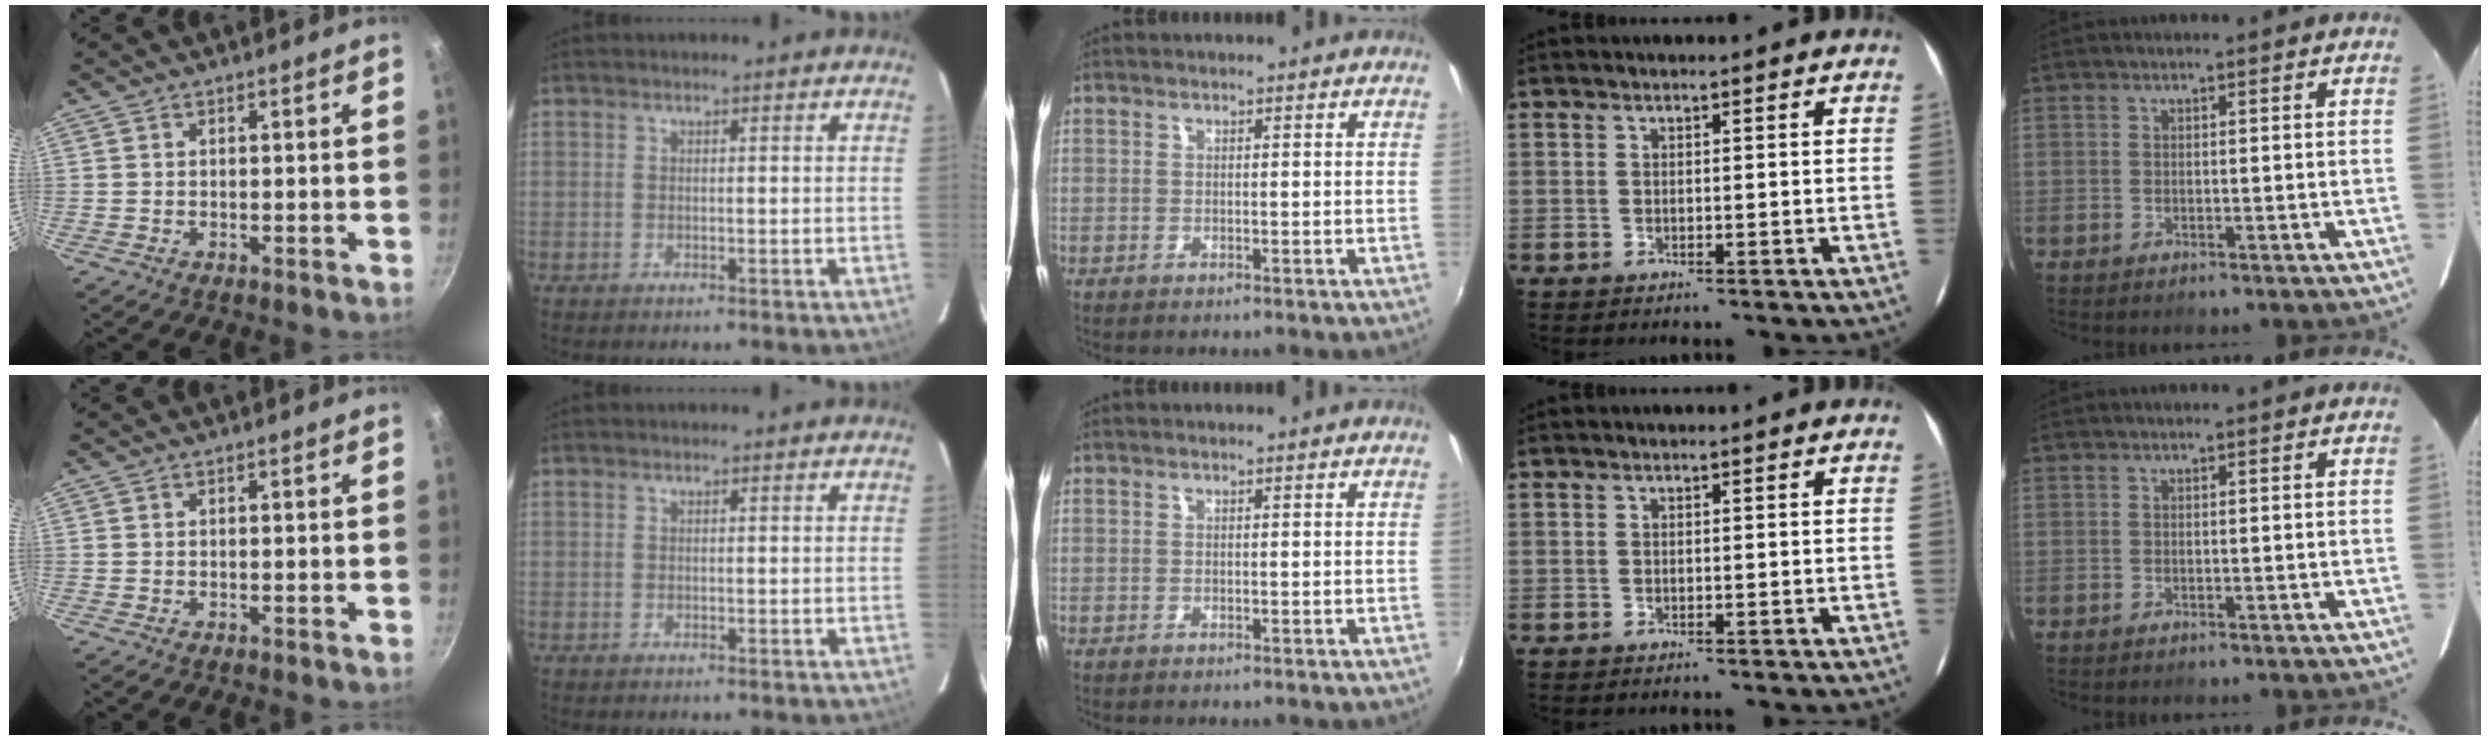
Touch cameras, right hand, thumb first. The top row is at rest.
{}